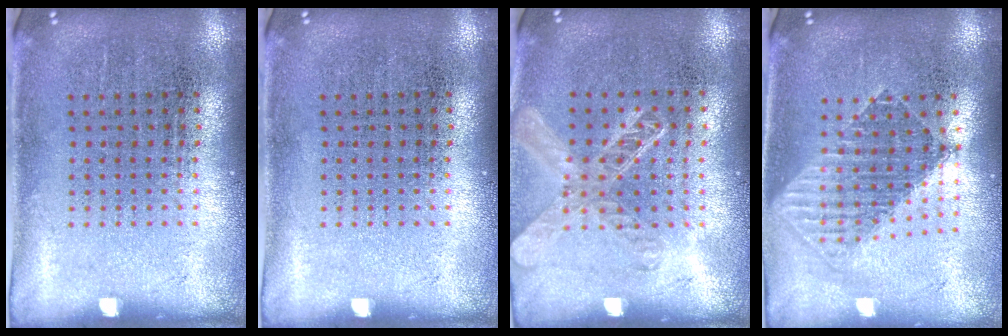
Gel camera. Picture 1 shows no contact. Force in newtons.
{"total": 0.0}
{"total": 1.3, "press": 1.2, "slide": 0.5}
{"total": 1.7, "press": 1.4, "slide": 0.9}